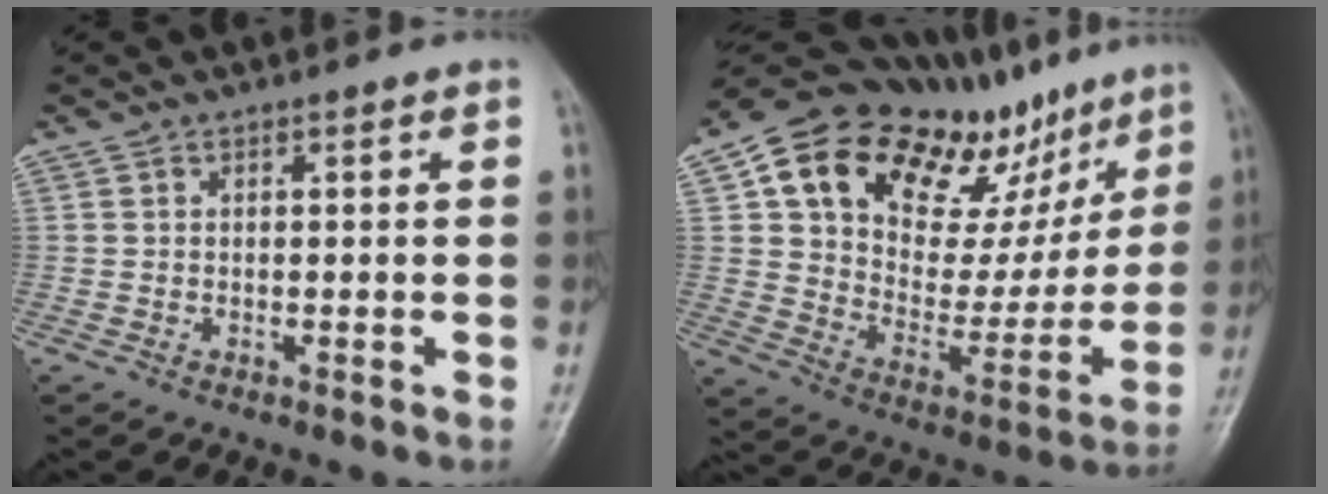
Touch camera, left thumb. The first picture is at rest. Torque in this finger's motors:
{"motor_torque": [1.51, 2.12, 1.42, -1.35, 0.30]}